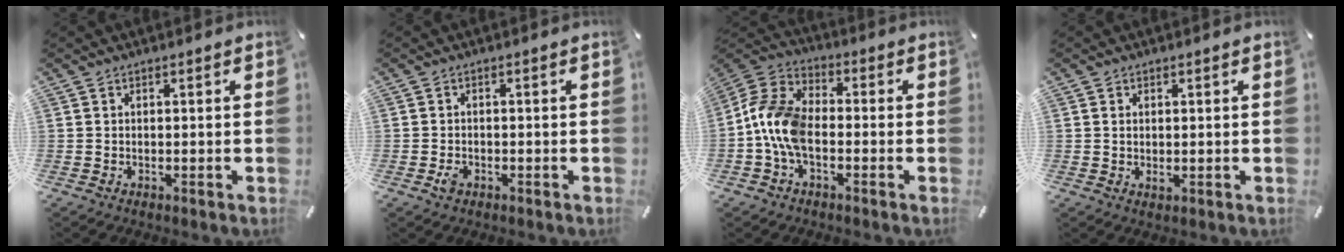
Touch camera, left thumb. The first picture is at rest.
{"total": 1.9, "force": [-0.9, 1.3, 0.9], "torque": [-0.017, 0.004, -0.017]}
{"total": 10.9, "force": [-3.2, 6.8, 7.8], "torque": [-0.170, 0.018, -0.057]}
{"total": 1.2, "force": [0.1, 0.7, 1.0], "torque": [-0.021, 0.003, 0.001]}